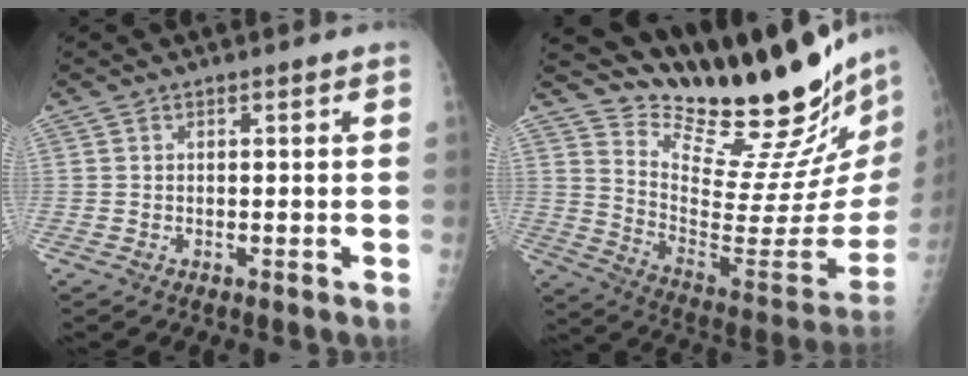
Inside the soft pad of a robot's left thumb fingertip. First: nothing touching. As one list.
[{"total": 28.7, "force": [26.3, 4.3, 10.6], "torque": [-0.135, -0.212, 0.367]}]